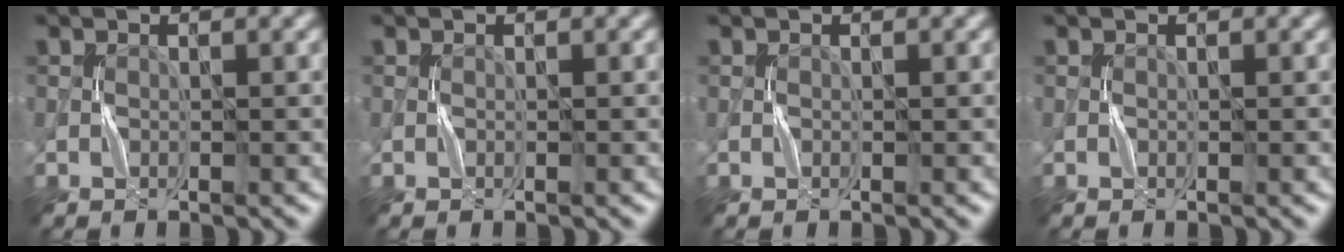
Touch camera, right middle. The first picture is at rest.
{"total": 0.0}
{"total": 0.0}
{"total": 0.0}